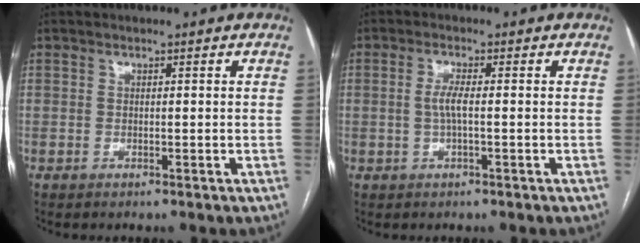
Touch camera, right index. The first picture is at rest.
{"total": 2.6, "force": [-0.2, 0.3, 2.5], "torque": [-0.053, 0.001, -0.003]}